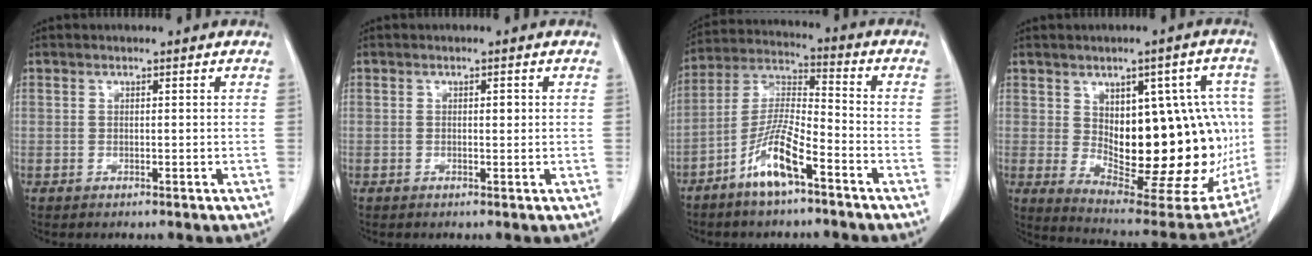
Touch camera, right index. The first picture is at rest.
{"total": 1.1, "force": [0.3, 0.5, 1.0], "torque": [-0.015, 0.001, 0.005]}
{"total": 10.2, "force": [-5.9, 1.8, 8.2], "torque": [-0.173, -0.003, -0.117]}
{"total": 22.4, "force": [0.6, 9.8, 20.2], "torque": [-0.244, 0.010, 0.036]}